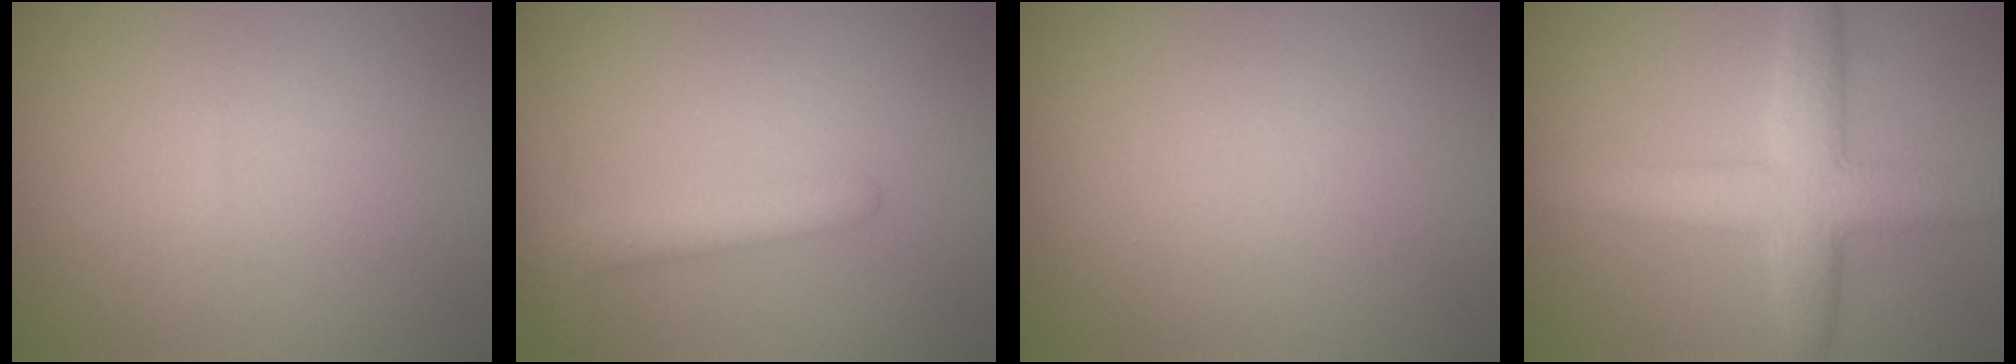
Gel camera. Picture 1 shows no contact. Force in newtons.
{"total": 2.9, "press": 2.9, "slide": 0.2}
{"total": 0.0}
{"total": 5.8, "press": 5.8, "slide": 0.0}